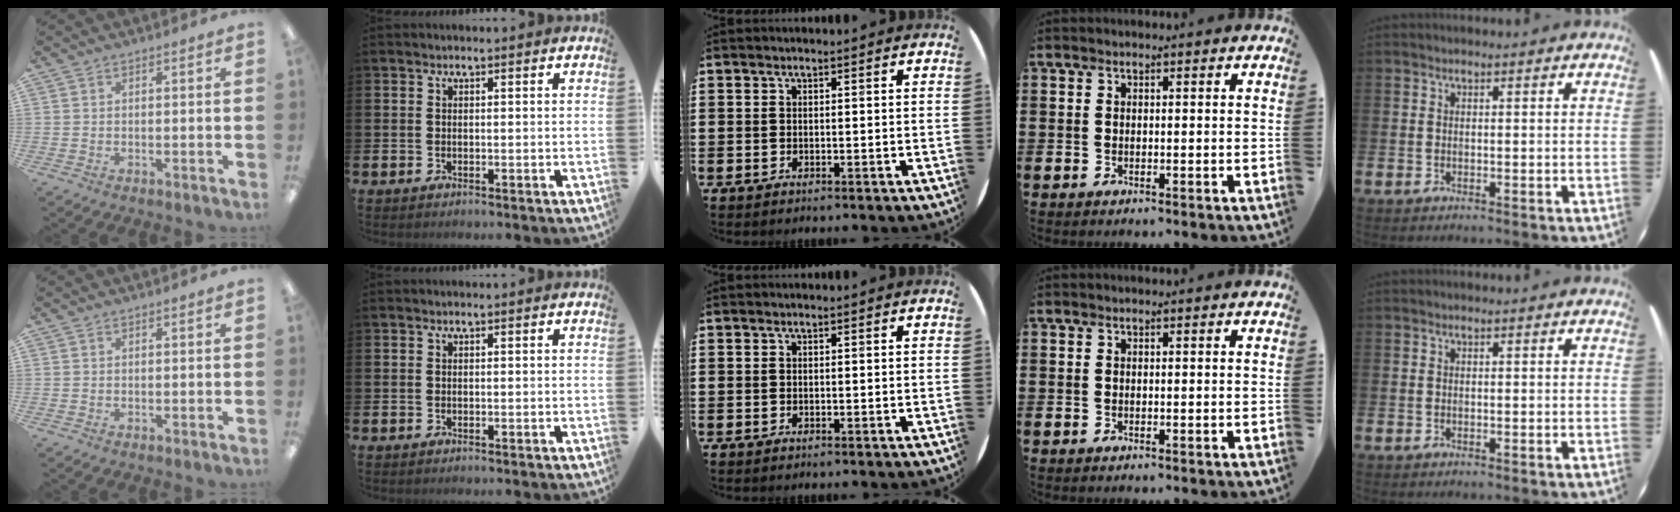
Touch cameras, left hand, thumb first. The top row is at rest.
{}